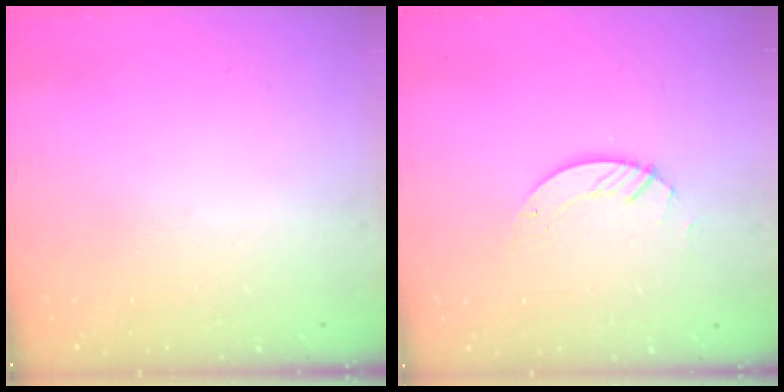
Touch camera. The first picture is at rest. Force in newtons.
{"total": 2.9, "press": 2.9, "slide": 0.3}